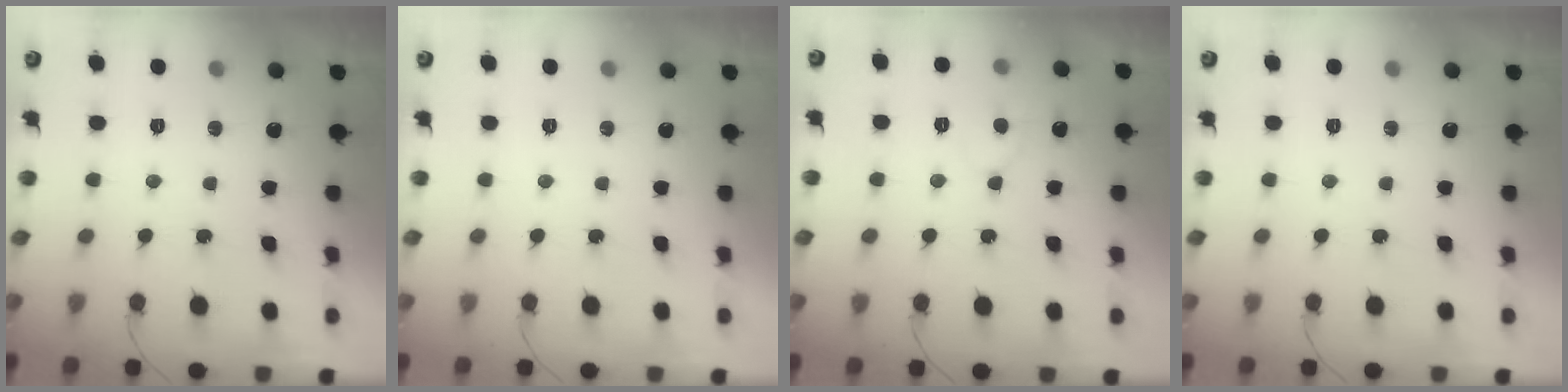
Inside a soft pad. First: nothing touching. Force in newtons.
{"total": 0.0}
{"total": 5.4, "press": 5.4, "slide": 0.3}
{"total": 0.0}